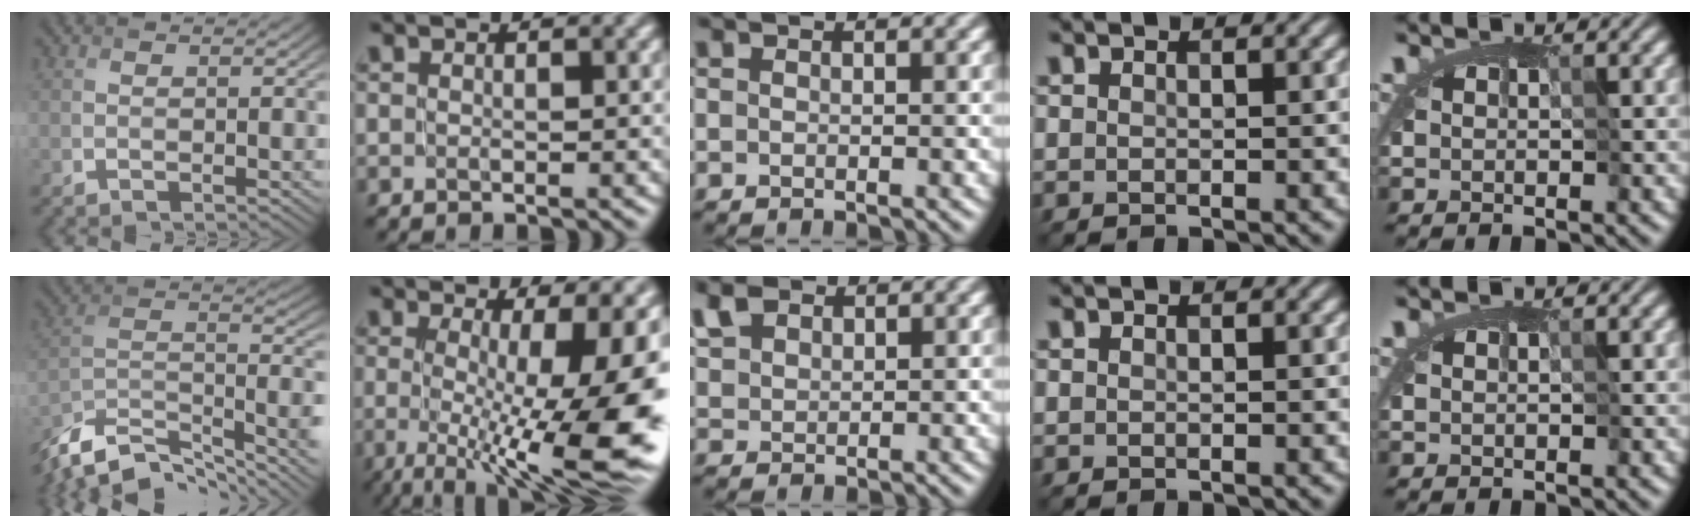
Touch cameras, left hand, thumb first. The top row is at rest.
{"thumb": {"total": 12.4, "force": [-8.5, 4.8, 7.6], "torque": [-0.161, -0.010, -0.152]}, "index": {"total": 14.5, "force": [-2.0, 4.8, 13.5], "torque": [-0.187, -0.013, -0.018]}, "middle": {"total": 2.8, "force": [2.0, 1.6, 1.1], "torque": [-0.034, 0.011, 0.040]}}